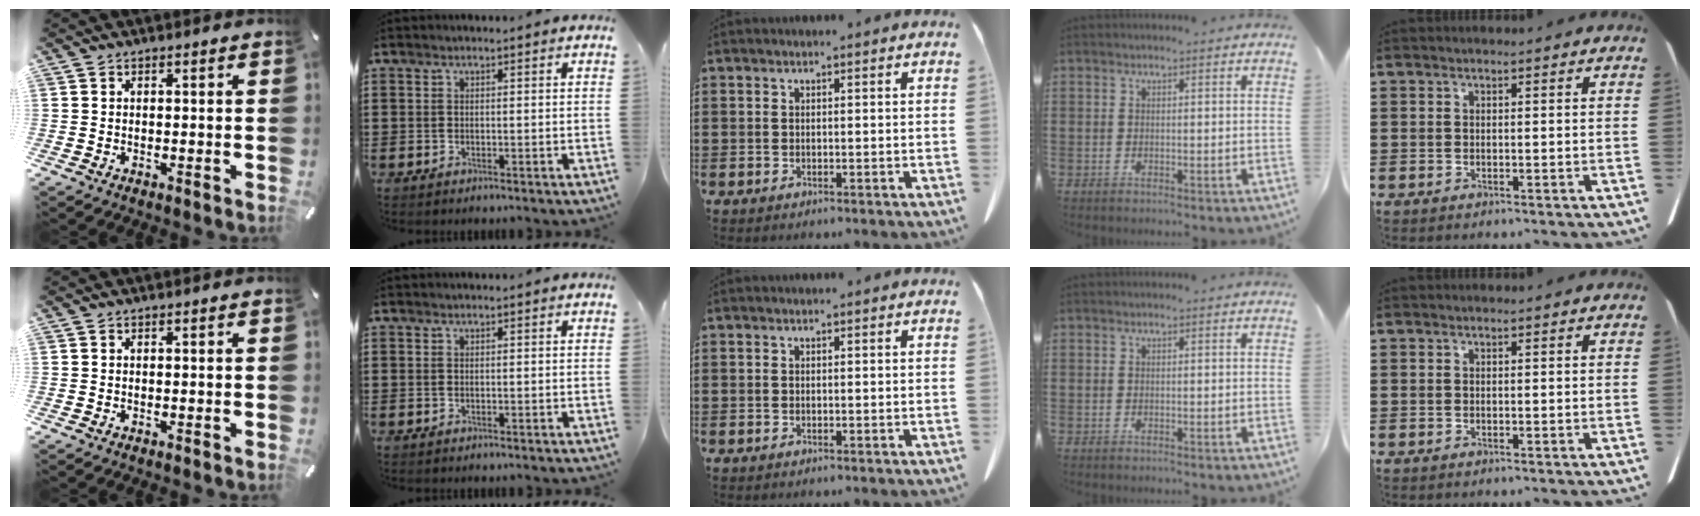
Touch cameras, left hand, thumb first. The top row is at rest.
{}